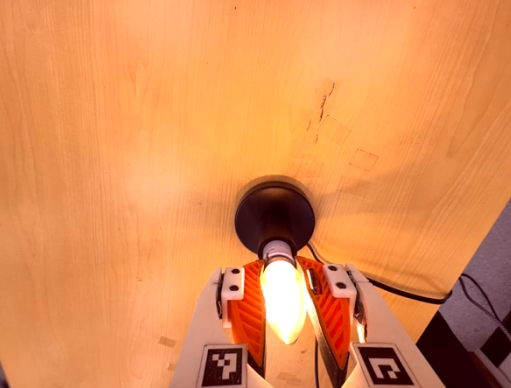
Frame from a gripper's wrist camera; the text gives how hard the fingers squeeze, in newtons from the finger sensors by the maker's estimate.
{"total": 24.7, "left": 21.8, "right": 27.7}